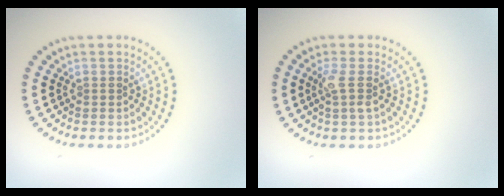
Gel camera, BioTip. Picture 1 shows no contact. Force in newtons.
{"total": 1.9, "press": 1.5, "slide": 1.1}